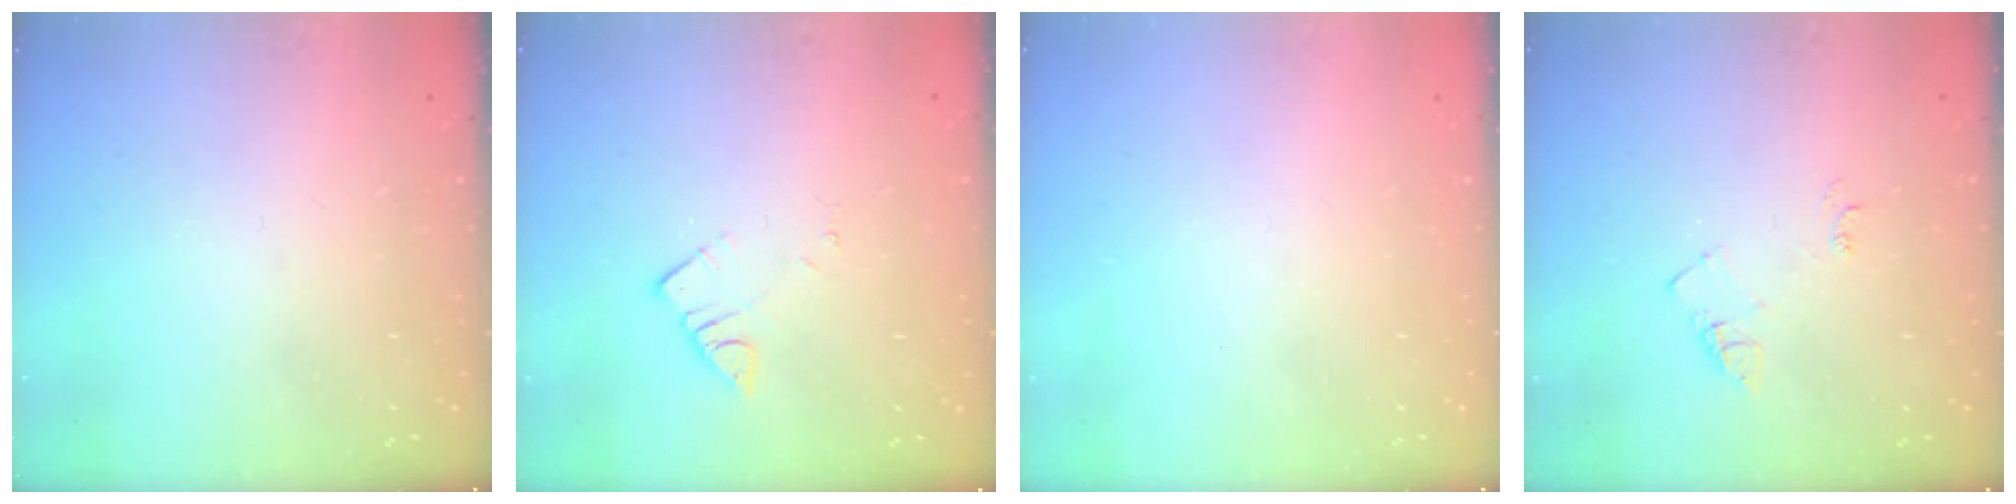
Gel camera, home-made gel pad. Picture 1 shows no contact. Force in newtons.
{"total": 3.5, "press": 3.5, "slide": 0.2}
{"total": 1.5, "press": 1.5, "slide": 0.1}
{"total": 5.5, "press": 5.5, "slide": 0.6}